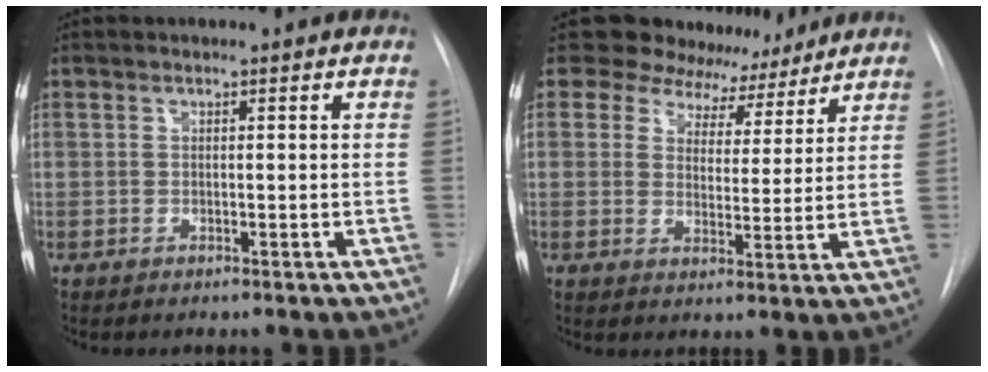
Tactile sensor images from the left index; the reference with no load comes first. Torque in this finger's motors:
{"motor_torque": [0.38, -0.36, -0.21, -0.01]}